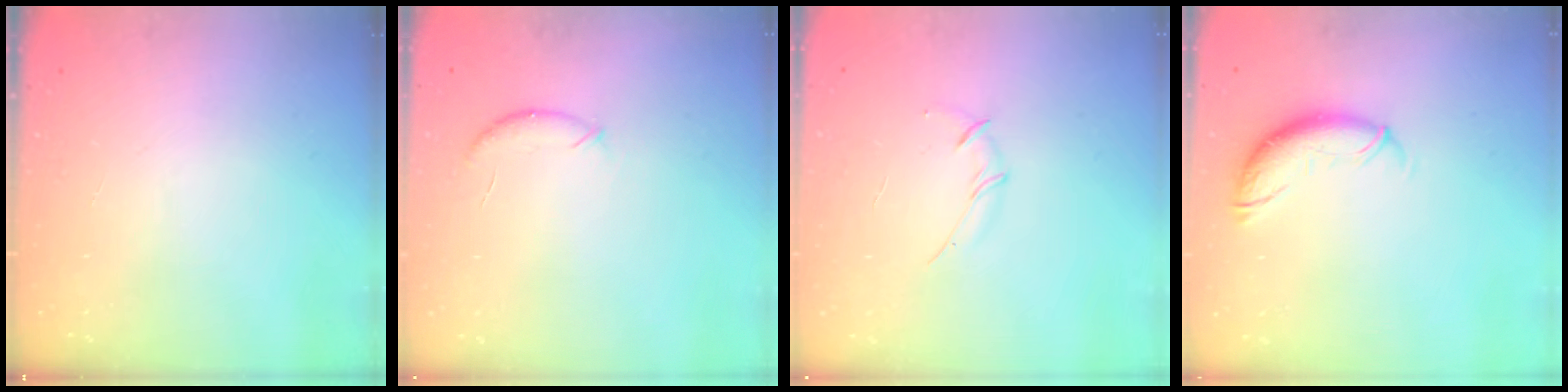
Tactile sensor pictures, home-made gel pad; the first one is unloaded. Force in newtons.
{"total": 6.5, "press": 6.5, "slide": 1.0}
{"total": 3.0, "press": 2.9, "slide": 0.8}
{"total": 9.9, "press": 9.8, "slide": 1.4}